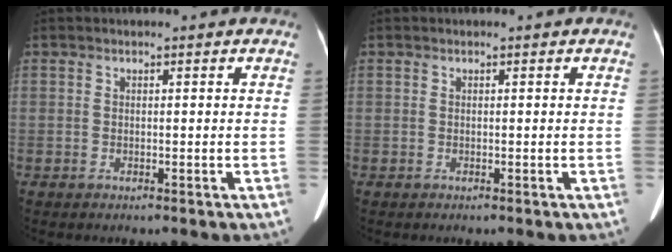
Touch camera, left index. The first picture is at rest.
{"total": 0.0}